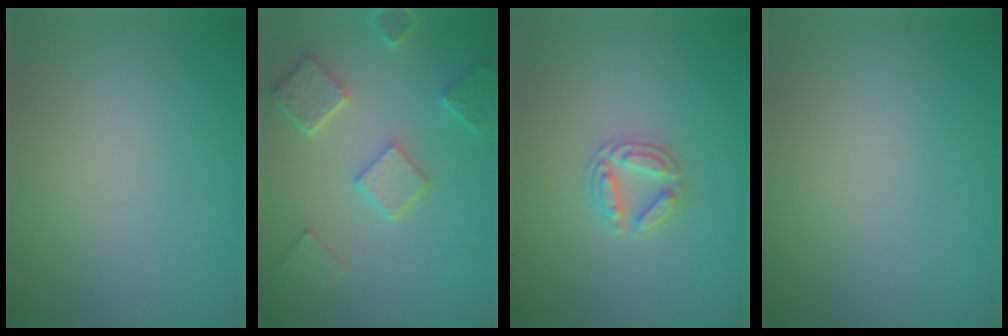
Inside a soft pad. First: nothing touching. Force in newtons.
{"total": 5.2, "press": 4.0, "slide": 3.2}
{"total": 2.8, "press": 2.7, "slide": 0.5}
{"total": 0.0}